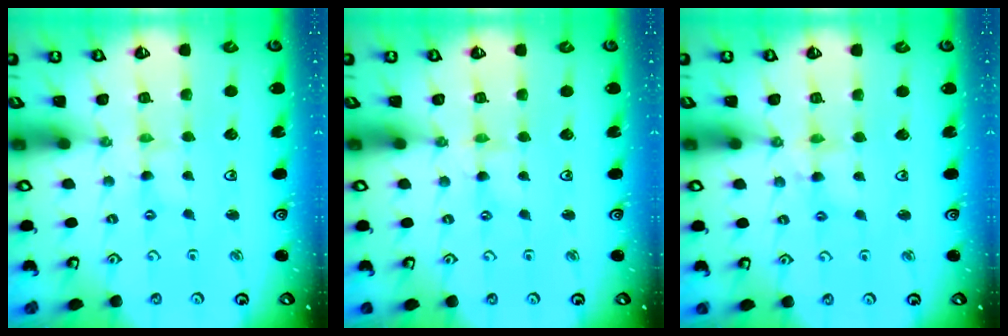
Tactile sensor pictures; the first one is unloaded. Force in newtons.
{"total": 1.1, "press": 1.0, "slide": 0.1}
{"total": 5.2, "press": 5.2, "slide": 0.4}